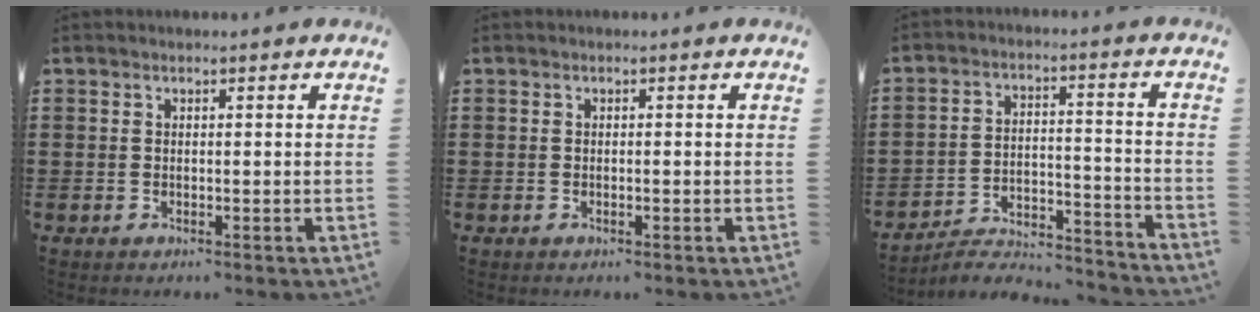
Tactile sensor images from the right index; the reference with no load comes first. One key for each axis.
{"total": 0.6, "fx": -0.2, "fy": 0.1, "fz": 0.6, "tx": -0.011, "ty": -0.004, "tz": -0.003}
{"total": 4.4, "fx": -4.2, "fy": 0.5, "fz": 1.1, "tx": -0.024, "ty": -0.002, "tz": -0.089}